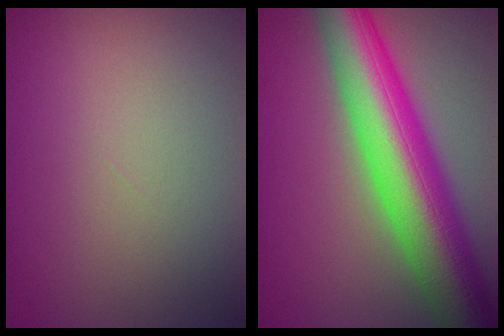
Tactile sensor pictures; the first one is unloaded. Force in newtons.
{"total": 11.6, "press": 11.6, "slide": 0.4}